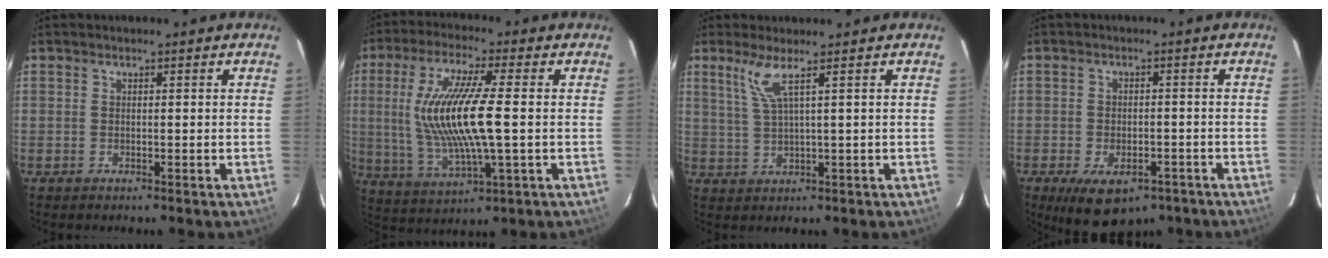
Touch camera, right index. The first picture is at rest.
{"total": 16.0, "force": [0.5, 3.0, 15.7], "torque": [-0.303, -0.008, 0.020]}
{"total": 4.1, "force": [2.2, -0.7, 3.3], "torque": [-0.069, -0.007, 0.053]}
{"total": 11.4, "force": [-7.1, 5.8, 6.8], "torque": [-0.133, -0.020, -0.097]}